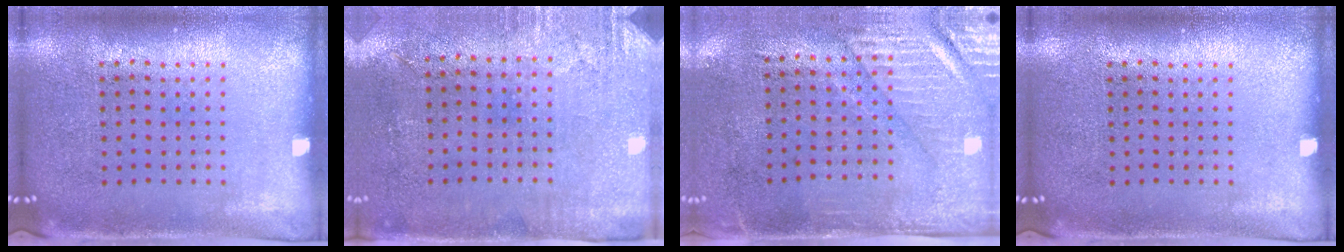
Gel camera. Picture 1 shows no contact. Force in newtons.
{"total": 2.9, "press": 2.4, "slide": 1.7}
{"total": 2.9, "press": 2.5, "slide": 1.5}
{"total": 0.0}